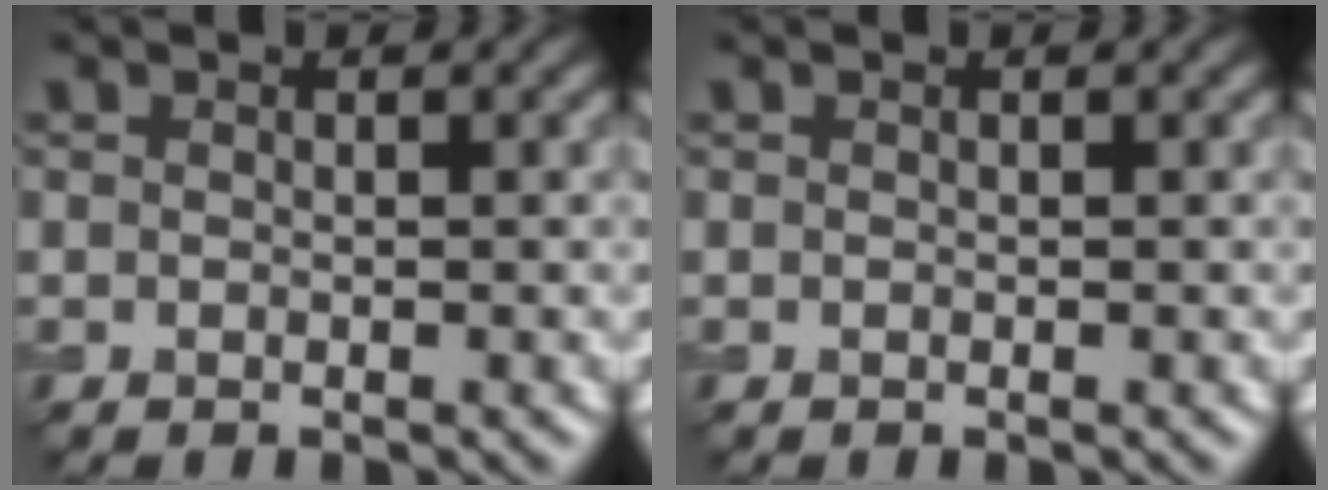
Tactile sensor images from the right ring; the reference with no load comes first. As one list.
[{"total": 0.0}]